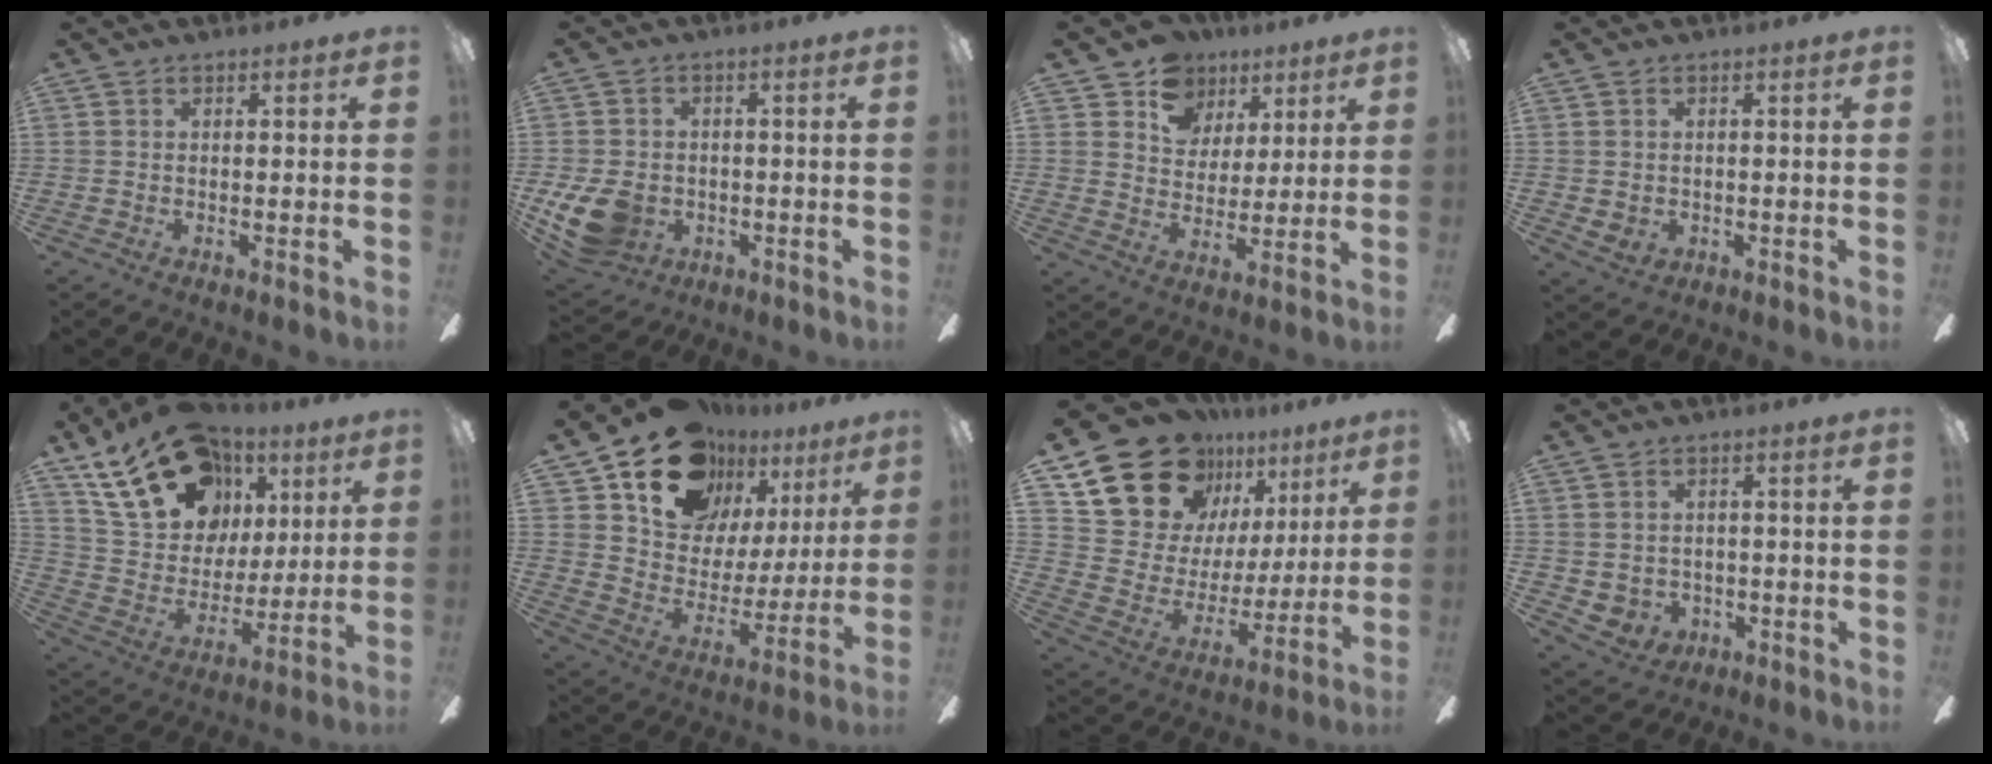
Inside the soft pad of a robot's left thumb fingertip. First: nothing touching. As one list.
[{"total": 11.1, "force": [-3.2, 8.7, 6.2], "torque": [-0.135, 0.012, -0.056]}, {"total": 11.2, "force": [7.0, 8.5, 2.5], "torque": [-0.045, -0.042, 0.131]}, {"total": 1.8, "force": [0.4, 1.6, 0.8], "torque": [-0.016, 0.001, 0.008]}, {"total": 23.8, "force": [13.4, 15.8, 11.8], "torque": [-0.202, -0.054, 0.254]}, {"total": 18.4, "force": [13.3, 11.1, 6.2], "torque": [-0.115, -0.094, 0.244]}, {"total": 22.2, "force": [15.8, 13.2, 8.5], "torque": [-0.156, -0.101, 0.305]}, {"total": 3.4, "force": [0.9, 3.3, 0.4], "torque": [-0.021, -0.001, 0.018]}]